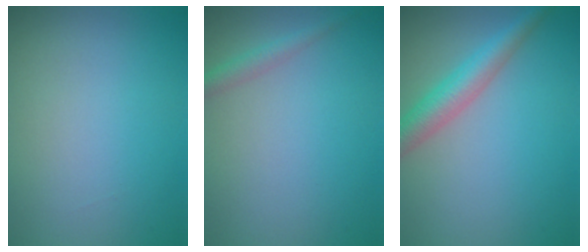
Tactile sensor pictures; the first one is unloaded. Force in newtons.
{"total": 1.5, "press": 1.5, "slide": 0.1}
{"total": 4.0, "press": 4.0, "slide": 0.1}